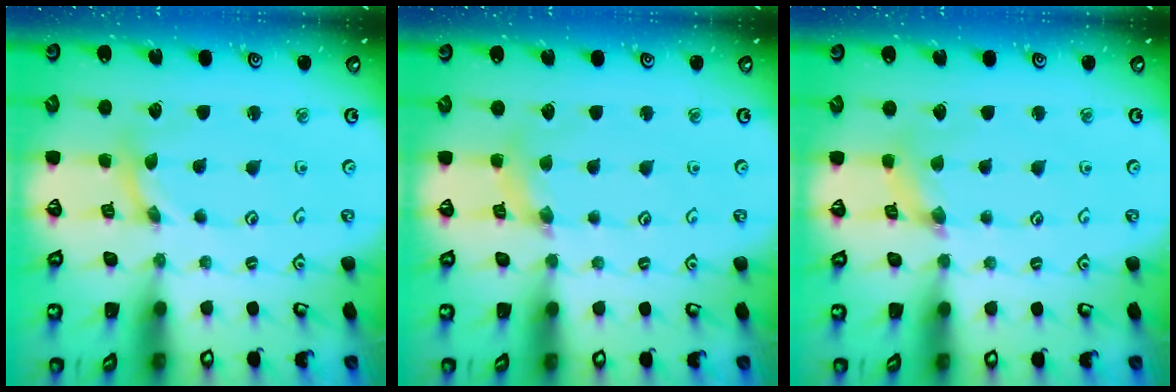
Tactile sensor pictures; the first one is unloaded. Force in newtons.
{"total": 4.1, "press": 4.1, "slide": 0.4}
{"total": 1.7, "press": 1.7, "slide": 0.3}